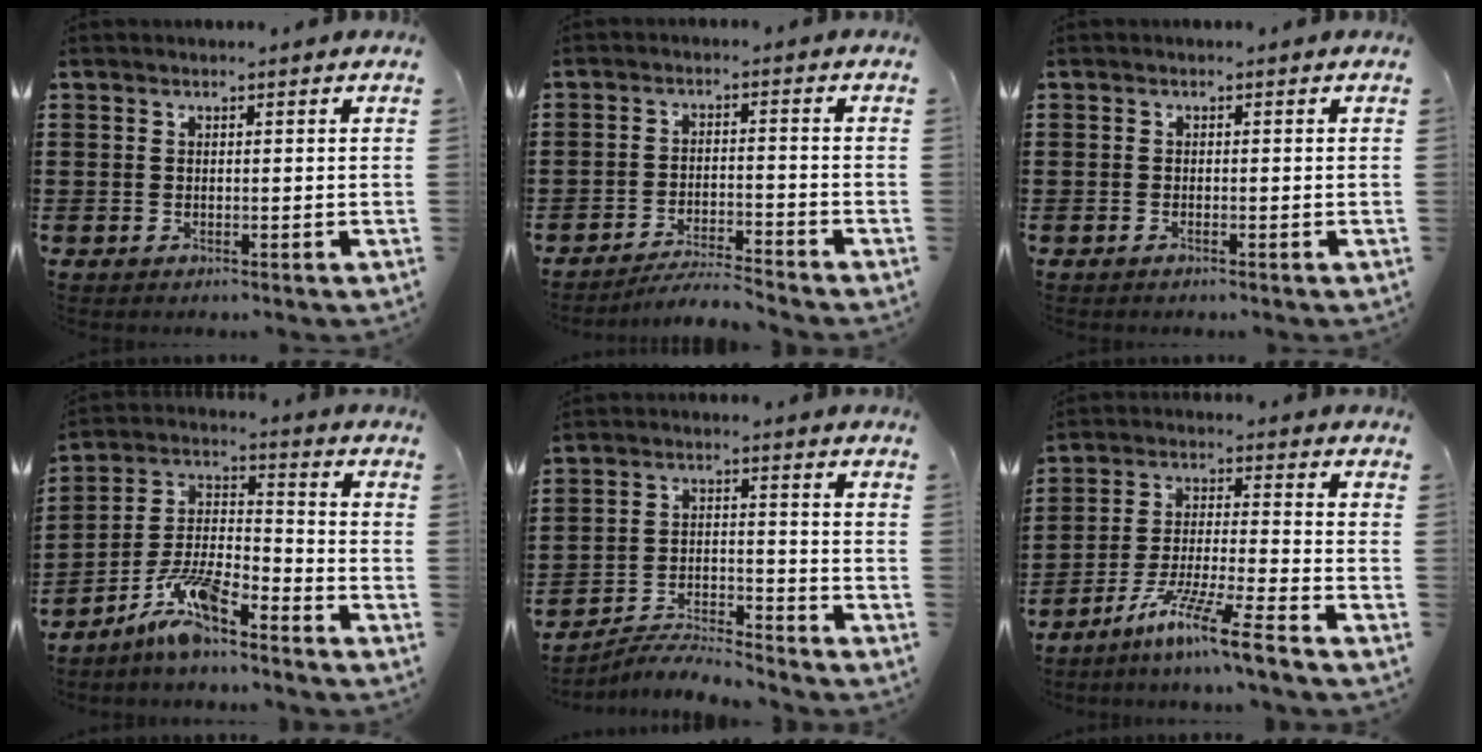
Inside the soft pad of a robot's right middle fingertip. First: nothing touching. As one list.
[{"total": 4.1, "force": [-3.9, 0.0, 1.1], "torque": [-0.020, 0.000, -0.080]}, {"total": 0.6, "force": [-0.4, 0.0, 0.4], "torque": [-0.009, -0.004, -0.006]}, {"total": 9.3, "force": [-7.2, 1.9, 5.6], "torque": [-0.133, -0.002, -0.142]}, {"total": 5.4, "force": [-5.3, 0.2, 1.0], "torque": [-0.024, 0.001, -0.109]}, {"total": 9.1, "force": [-7.4, -0.5, 5.3], "torque": [-0.109, -0.011, -0.146]}]